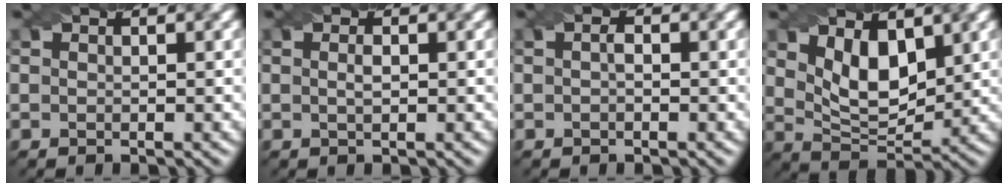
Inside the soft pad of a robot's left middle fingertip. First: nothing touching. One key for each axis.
{"total": 0.9, "fx": 0.0, "fy": 0.2, "fz": 0.9, "tx": -0.018, "ty": 0.002, "tz": 0.002}
{"total": 0.8, "fx": -0.1, "fy": 0.4, "fz": 0.7, "tx": -0.015, "ty": -0.001, "tz": 0.000}
{"total": 5.1, "fx": 2.1, "fy": 2.7, "fz": 3.8, "tx": -0.077, "ty": -0.009, "tz": 0.039}